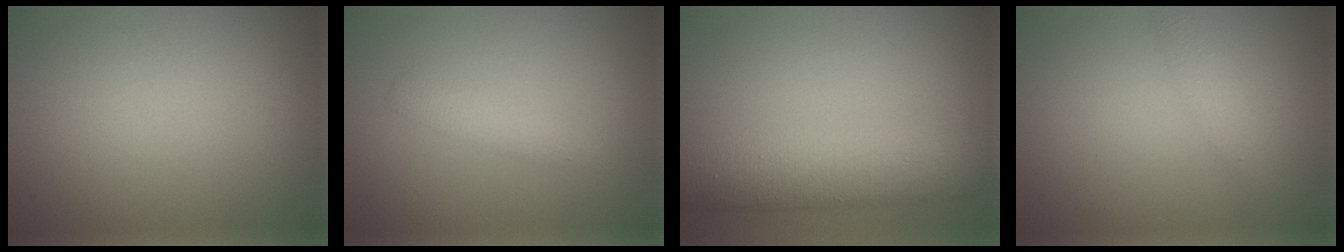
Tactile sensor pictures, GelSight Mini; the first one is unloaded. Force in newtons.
{"total": 1.7, "press": 1.7, "slide": 0.0}
{"total": 6.4, "press": 6.4, "slide": 0.1}
{"total": 1.4, "press": 1.4, "slide": 0.1}